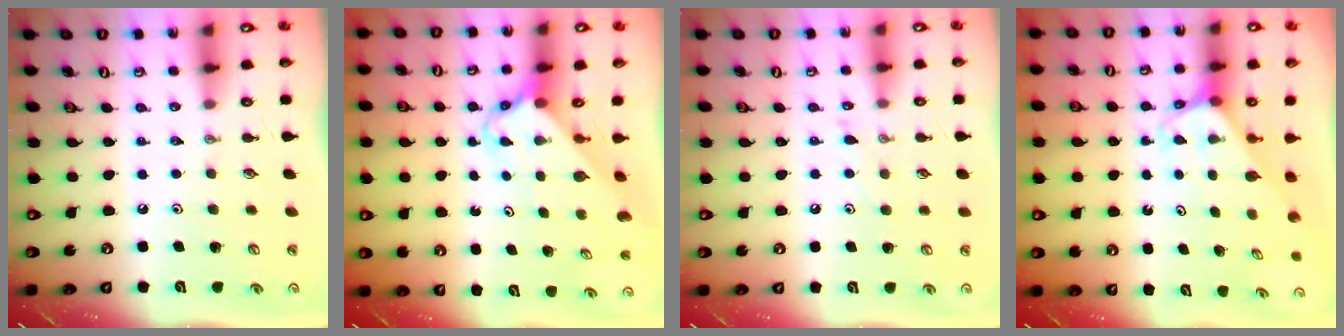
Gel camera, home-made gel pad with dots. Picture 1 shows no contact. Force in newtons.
{"total": 2.7, "press": 2.7, "slide": 0.3}
{"total": 5.3, "press": 5.3, "slide": 0.6}
{"total": 2.7, "press": 2.7, "slide": 0.2}